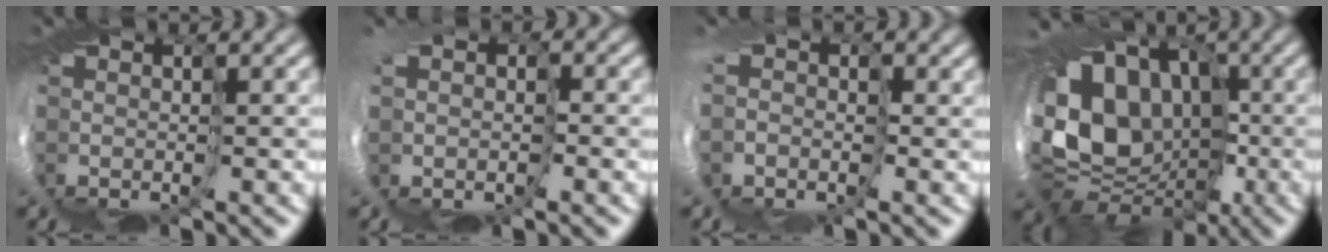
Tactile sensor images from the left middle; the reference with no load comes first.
{"total": 3.2, "force": [-0.2, 2.8, 1.5], "torque": [-0.033, -0.012, -0.002]}
{"total": 3.8, "force": [-1.5, 3.3, 1.2], "torque": [-0.029, -0.006, -0.039]}
{"total": 9.0, "force": [0.7, 7.8, 4.5], "torque": [-0.095, -0.013, 0.000]}